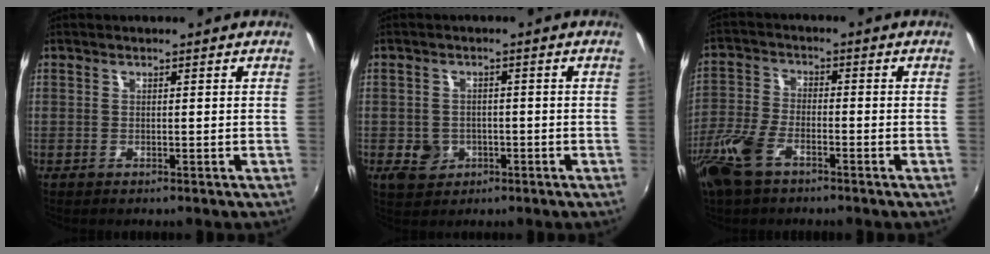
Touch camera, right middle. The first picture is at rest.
{"total": 5.2, "force": [-1.9, 4.5, 1.9], "torque": [-0.048, 0.002, -0.025]}
{"total": 9.4, "force": [-6.0, 4.1, 6.0], "torque": [-0.145, -0.007, -0.124]}